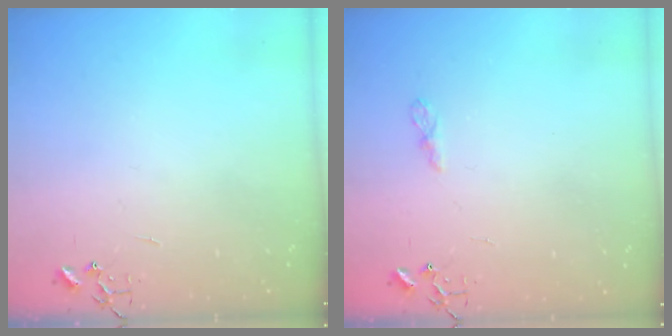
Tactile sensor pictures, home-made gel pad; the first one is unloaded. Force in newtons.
{"total": 4.8, "press": 4.7, "slide": 0.6}